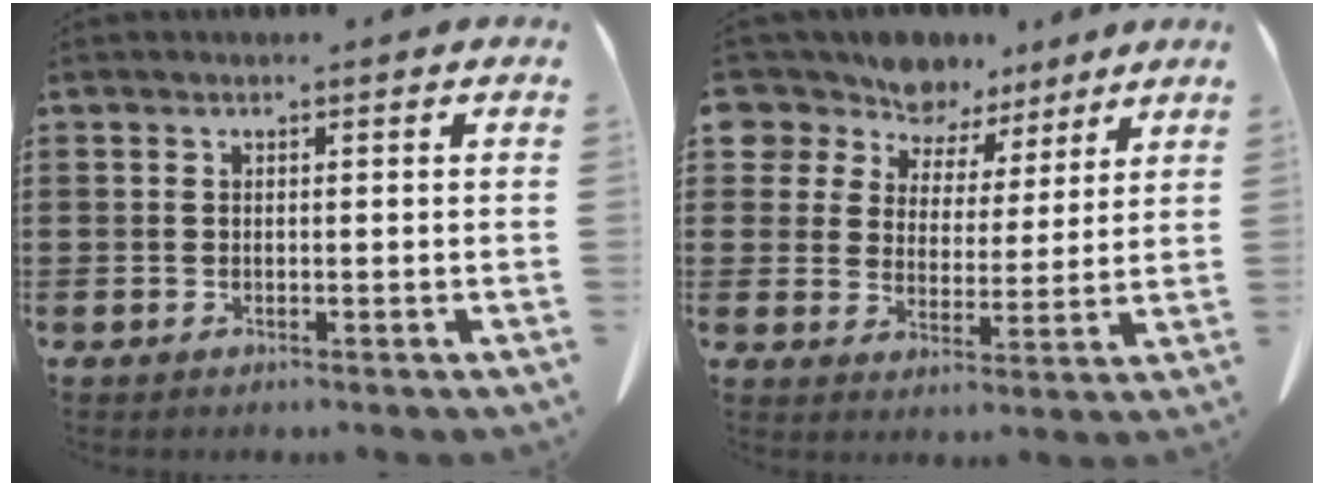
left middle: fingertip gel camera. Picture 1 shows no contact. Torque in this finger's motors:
{"motor_torque": [1.86, 0.27, 0.16, 0.04]}